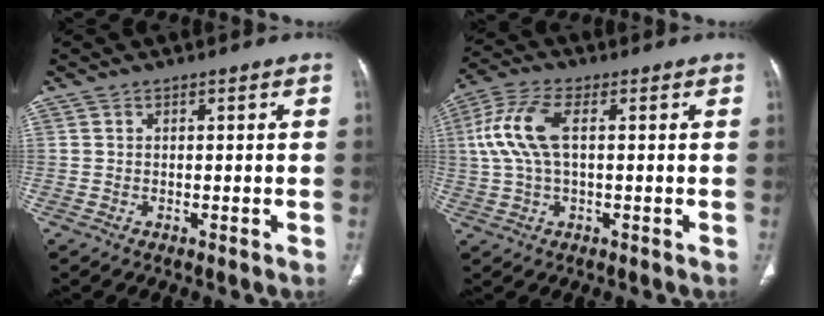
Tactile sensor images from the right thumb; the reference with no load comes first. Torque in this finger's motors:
{"motor_torque": [-0.63, 0.92, 0.31, -0.30, 0.27]}